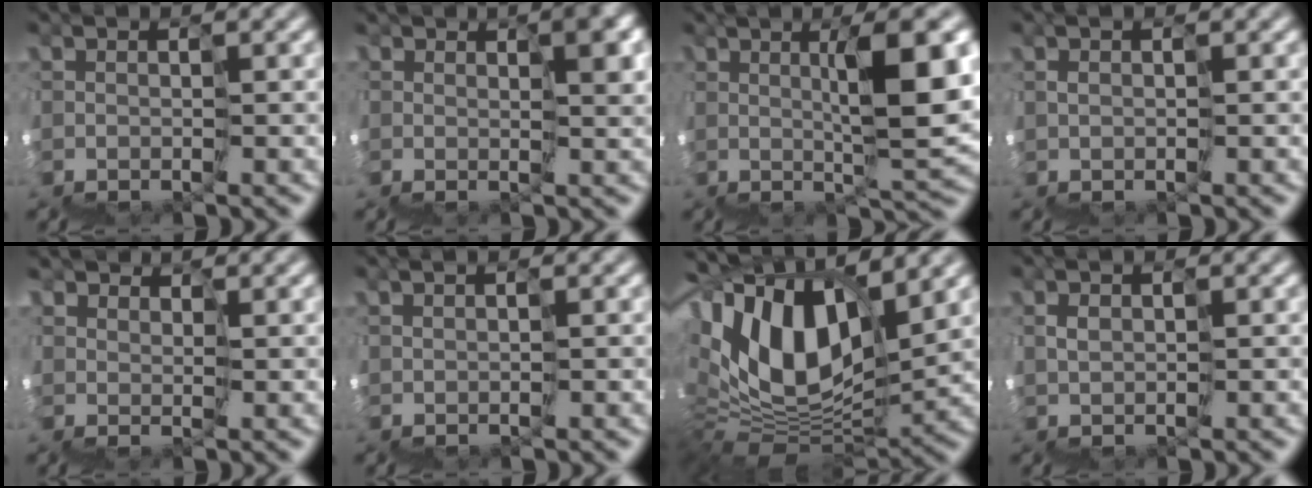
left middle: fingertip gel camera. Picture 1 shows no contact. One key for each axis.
{"total": 5.9, "fx": 3.1, "fy": 2.2, "fz": 4.4, "tx": -0.061, "ty": 0.014, "tz": 0.063}
{"total": 7.0, "fx": 2.6, "fy": 0.6, "fz": 6.5, "tx": -0.088, "ty": 0.020, "tz": 0.043}
{"total": 0.7, "fx": 0.4, "fy": 0.3, "fz": 0.5, "tx": -0.007, "ty": 0.009, "tz": 0.008}
{"total": 2.4, "fx": 2.3, "fy": -0.1, "fz": -0.7, "tx": 0.008, "ty": 0.016, "tz": 0.045}
{"total": 0.7, "fx": 0.7, "fy": 0.0, "fz": 0.2, "tx": -0.003, "ty": 0.010, "tz": 0.015}
{"total": 9.7, "fx": 4.7, "fy": 4.6, "fz": 7.1, "tx": -0.134, "ty": 0.018, "tz": 0.081}
{"total": 0.7, "fx": 0.5, "fy": 0.0, "fz": 0.5, "tx": -0.013, "ty": 0.013, "tz": 0.009}